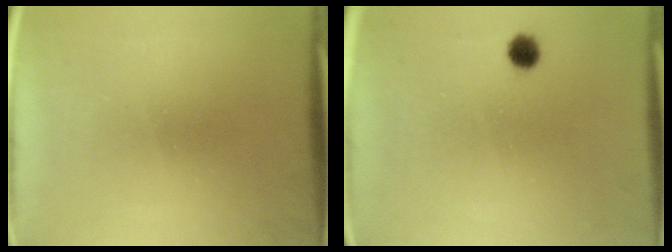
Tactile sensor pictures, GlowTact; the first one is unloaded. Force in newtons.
{"total": 2.4}